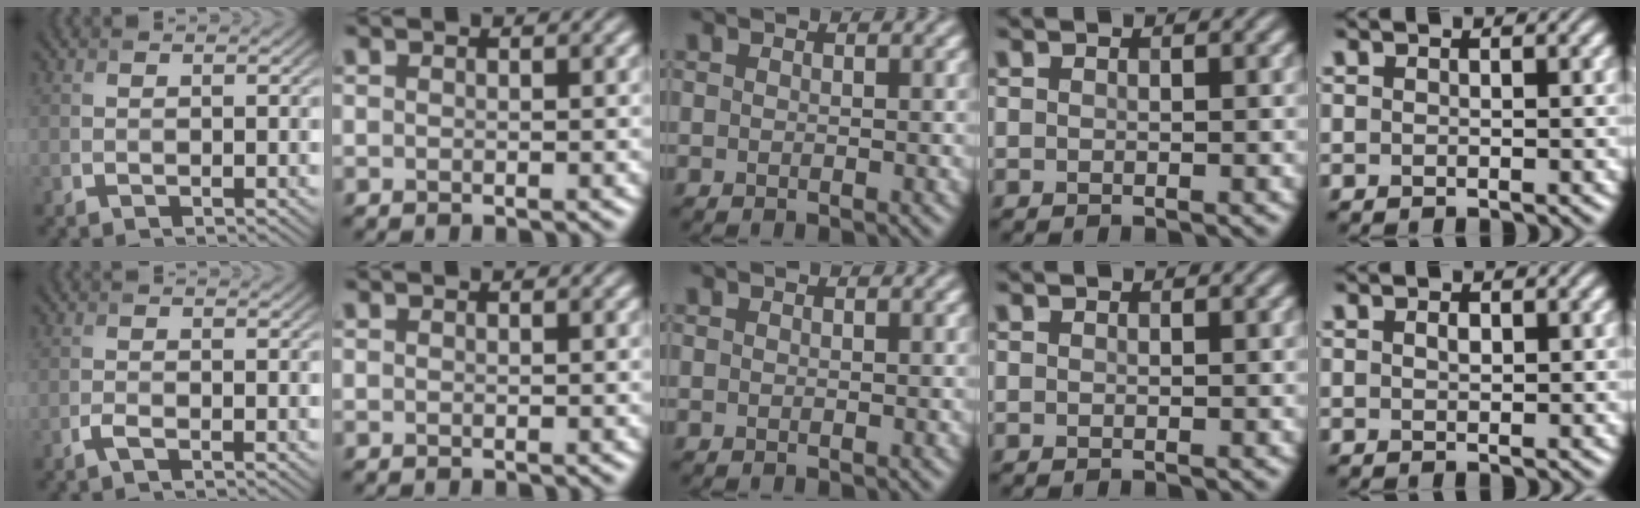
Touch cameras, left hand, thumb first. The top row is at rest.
{"thumb": {"total": 1.3, "force": [-0.8, 0.3, 0.9], "torque": [-0.023, 0.000, -0.017]}, "little": {"total": 0.7, "force": [0.3, 0.4, 0.5], "torque": [-0.011, 0.002, 0.004]}}